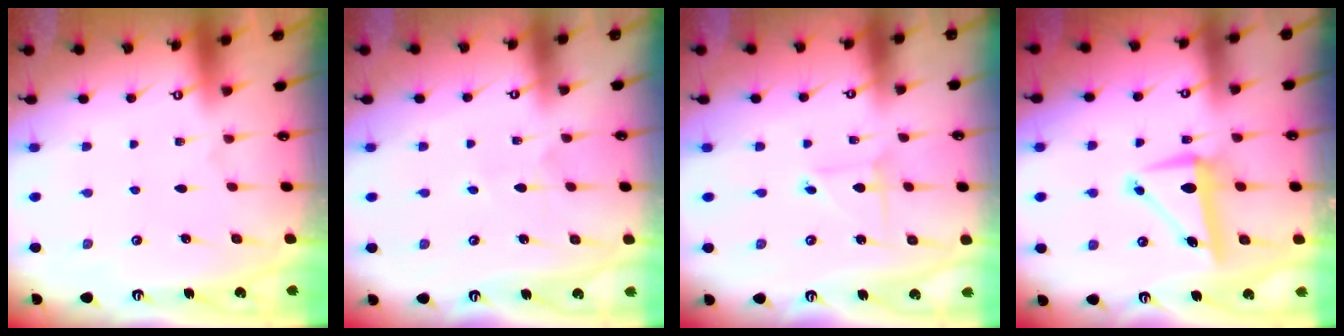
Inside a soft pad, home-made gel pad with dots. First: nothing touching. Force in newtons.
{"total": 3.7, "press": 3.7, "slide": 0.3}
{"total": 2.4, "press": 2.4, "slide": 0.2}
{"total": 7.5, "press": 7.4, "slide": 1.0}